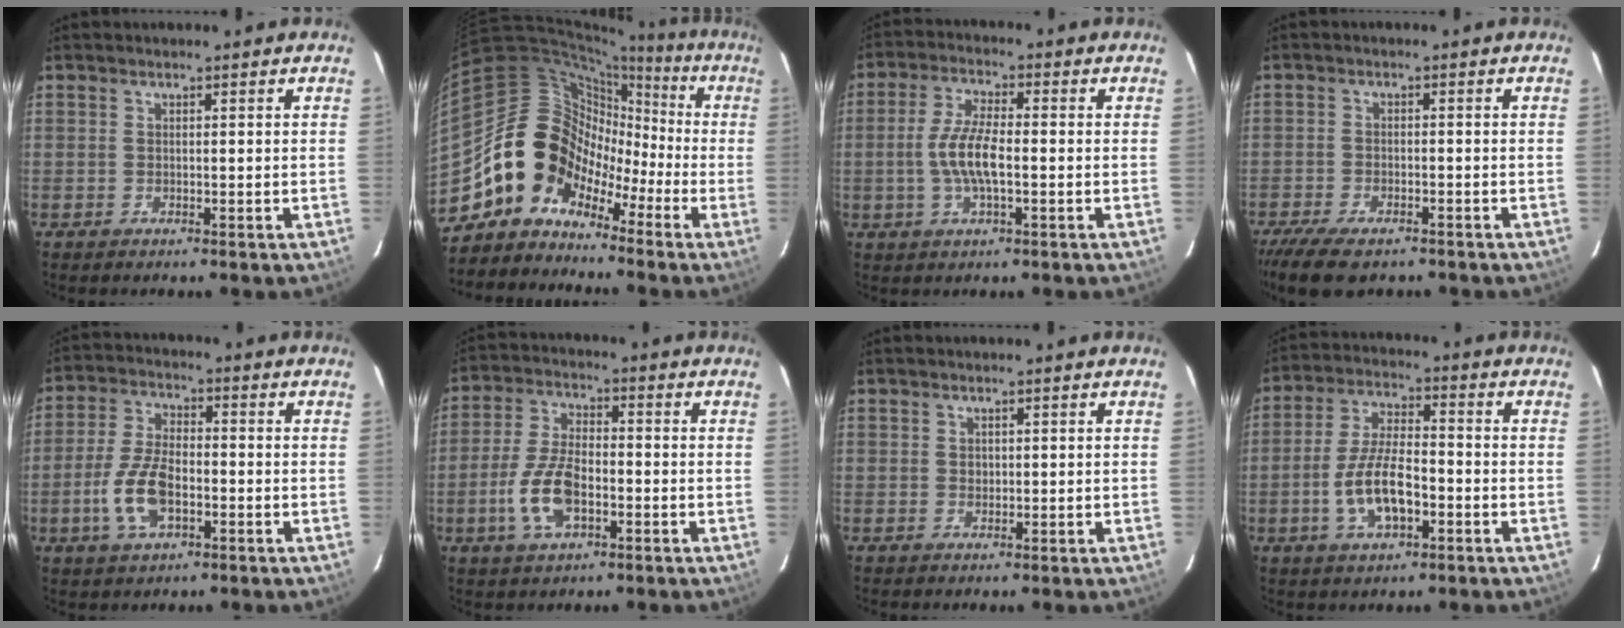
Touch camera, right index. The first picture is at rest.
{"total": 11.8, "force": [-5.8, 10.0, 2.5], "torque": [-0.048, 0.051, -0.130]}
{"total": 7.7, "force": [-1.3, 2.2, 7.2], "torque": [-0.147, 0.003, -0.028]}
{"total": 9.7, "force": [-7.6, 3.4, 5.0], "torque": [-0.127, -0.031, -0.133]}
{"total": 9.9, "force": [-3.2, 4.9, 8.0], "torque": [-0.172, 0.002, -0.058]}
{"total": 10.2, "force": [-3.4, 5.0, 8.2], "torque": [-0.176, 0.002, -0.062]}
{"total": 0.9, "force": [0.2, 0.9, 0.2], "torque": [0.000, 0.002, 0.002]}
{"total": 10.5, "force": [-3.5, 4.4, 8.9], "torque": [-0.181, 0.002, -0.060]}